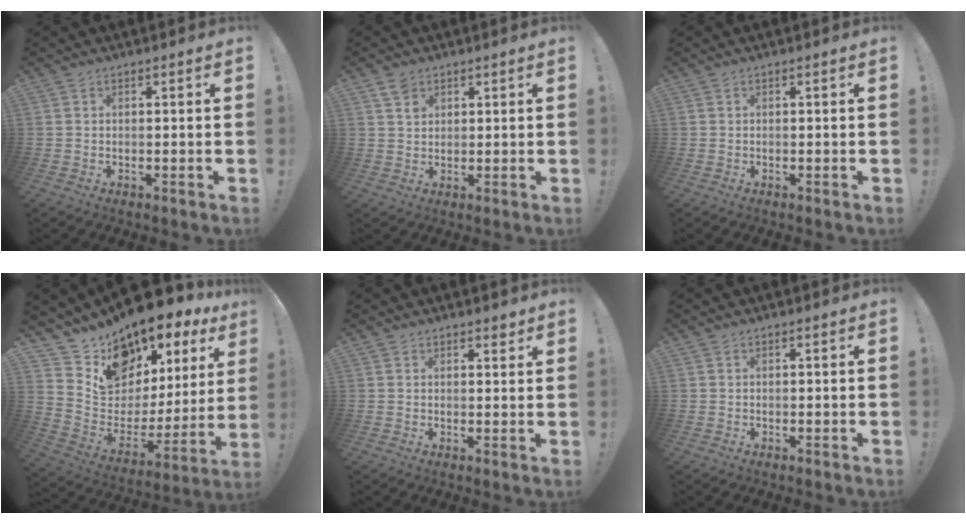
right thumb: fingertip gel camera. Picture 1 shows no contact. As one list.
[{"total": 3.7, "force": [2.3, 2.6, 1.4], "torque": [-0.016, -0.008, 0.042]}, {"total": 0.0}, {"total": 12.8, "force": [11.8, 4.4, 2.3], "torque": [-0.046, -0.123, 0.212]}, {"total": 1.6, "force": [1.4, 0.4, 0.5], "torque": [0.007, -0.012, 0.023]}, {"total": 0.0}]